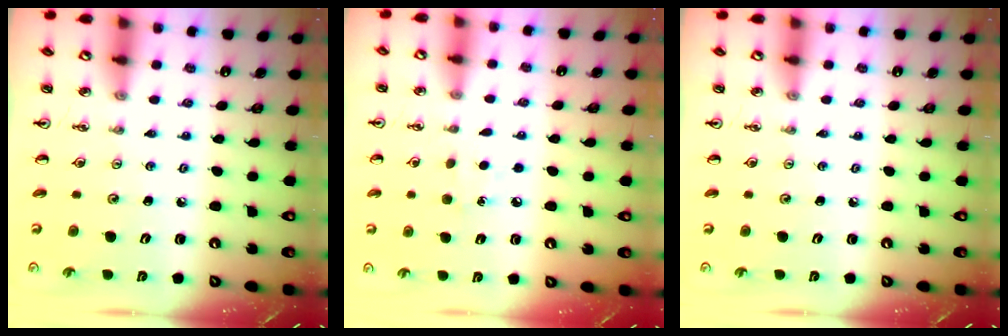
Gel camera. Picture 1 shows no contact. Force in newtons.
{"total": 6.0, "press": 6.0, "slide": 0.7}
{"total": 0.0}